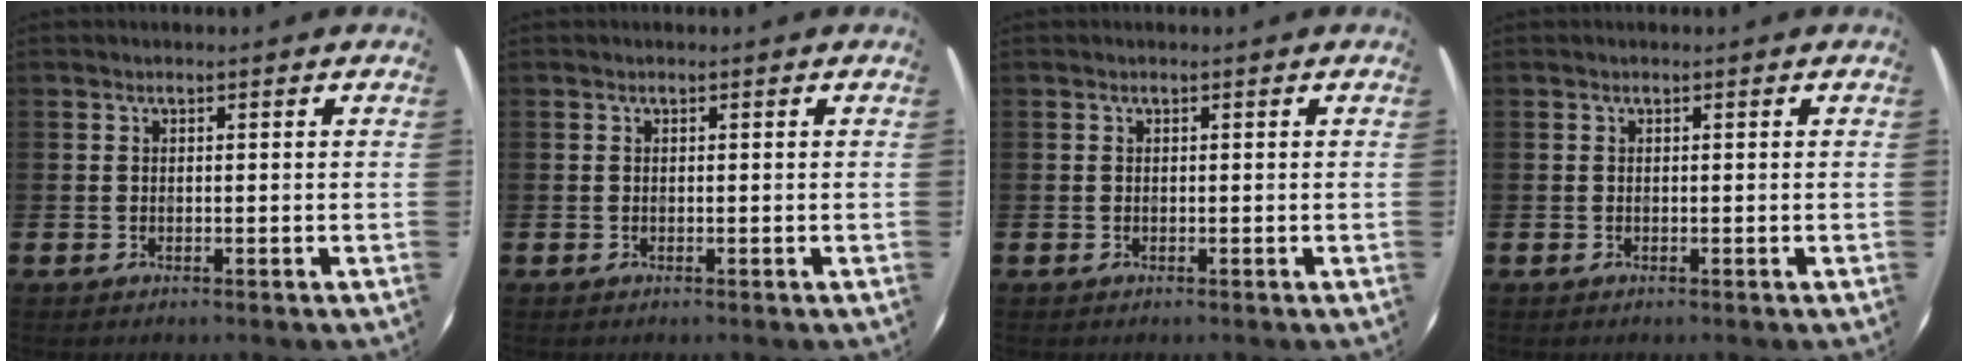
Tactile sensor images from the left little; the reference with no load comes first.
{"total": 0.0}
{"total": 0.0}
{"total": 0.0}